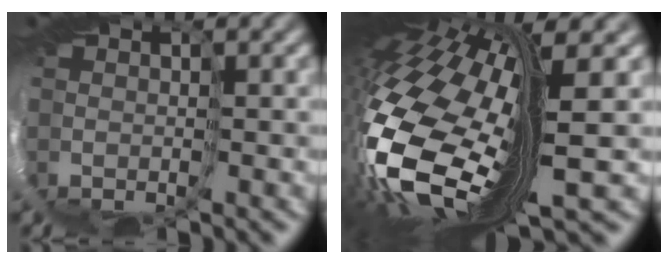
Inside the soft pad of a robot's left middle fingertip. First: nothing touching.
{"total": 14.2, "force": [0.1, 5.4, 13.1], "torque": [-0.314, -0.053, 0.015]}